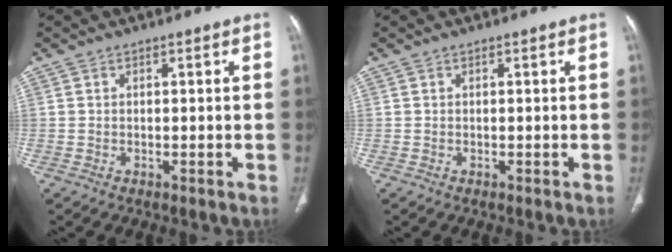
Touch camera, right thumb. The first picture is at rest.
{"total": 0.0}